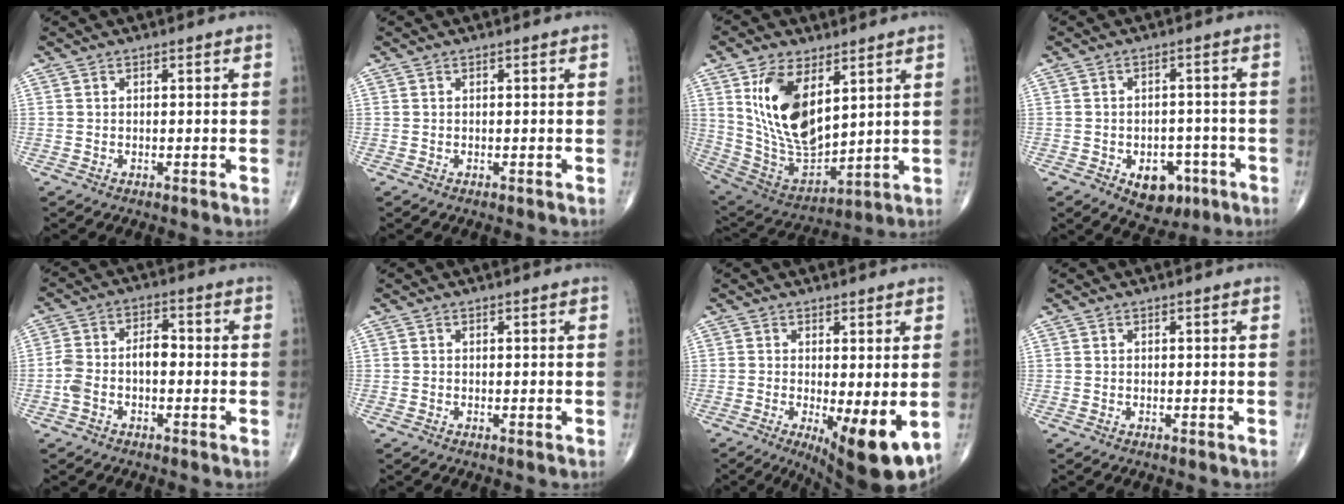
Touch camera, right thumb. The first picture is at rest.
{"total": 0.0}
{"total": 17.9, "force": [6.4, 9.3, 13.8], "torque": [-0.239, -0.033, 0.139]}
{"total": 7.9, "force": [-3.4, 5.3, 4.7], "torque": [-0.031, 0.022, -0.039]}
{"total": 6.9, "force": [-1.4, 4.0, 5.4], "torque": [-0.109, 0.033, -0.029]}
{"total": 0.0}
{"total": 10.5, "force": [-2.6, 3.0, 9.7], "torque": [-0.135, -0.024, -0.030]}
{"total": 0.0}